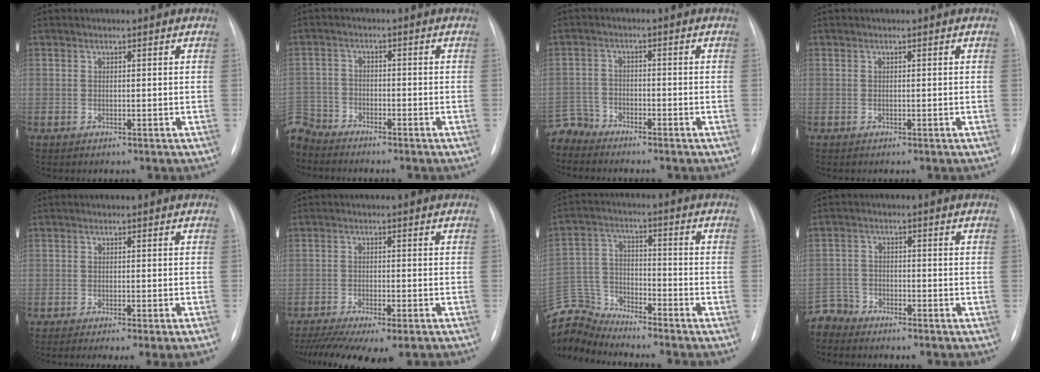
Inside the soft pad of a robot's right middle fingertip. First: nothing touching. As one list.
[{"total": 6.3, "force": [-6.0, 1.8, 0.1], "torque": [0.001, -0.003, -0.119]}, {"total": 4.4, "force": [-4.2, 0.9, -0.9], "torque": [0.024, -0.004, -0.082]}, {"total": 0.0}, {"total": 5.6, "force": [-4.1, -0.6, 3.8], "torque": [-0.040, -0.013, -0.057]}, {"total": 12.6, "force": [-9.8, 2.9, 7.4], "torque": [-0.133, -0.014, -0.147]}, {"total": 8.6, "force": [-8.5, -0.2, -0.9], "torque": [0.012, 0.020, -0.167]}, {"total": 3.9, "force": [-3.7, 0.8, -1.1], "torque": [0.029, -0.004, -0.072]}]